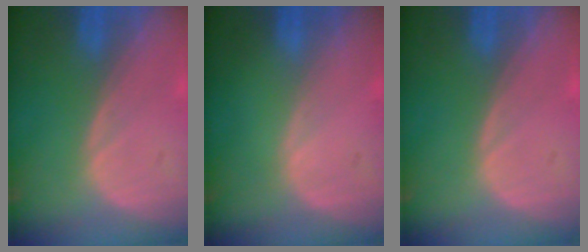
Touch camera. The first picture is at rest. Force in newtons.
{"total": 0.0}
{"total": 0.0}